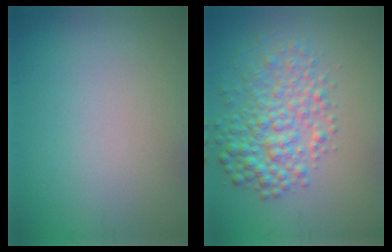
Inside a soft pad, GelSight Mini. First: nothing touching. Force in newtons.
{"total": 5.1, "press": 5.1, "slide": 0.1}